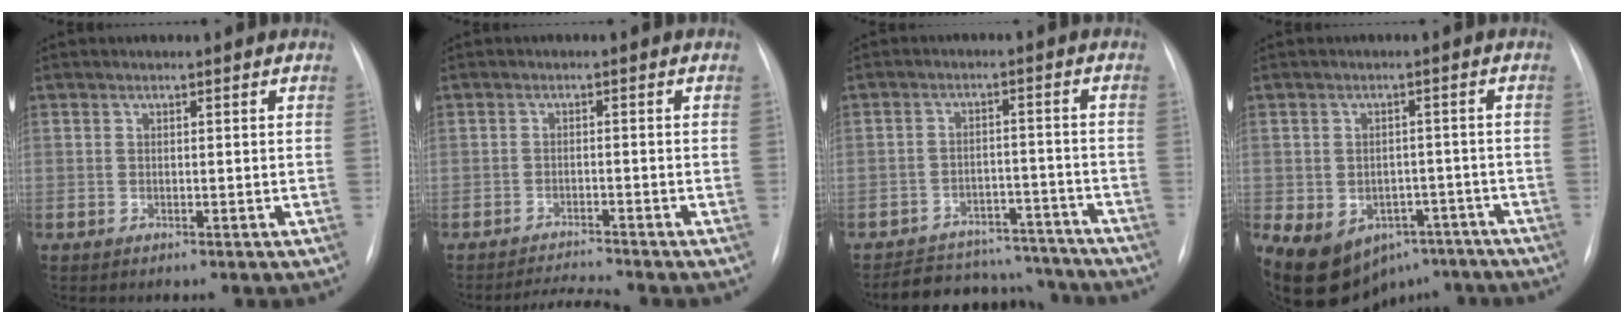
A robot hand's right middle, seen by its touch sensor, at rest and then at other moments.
{"total": 3.2, "force": [-2.9, -1.4, -0.1], "torque": [-0.008, -0.015, -0.049]}
{"total": 13.1, "force": [-12.1, 4.6, 1.6], "torque": [-0.012, 0.027, -0.157]}
{"total": 14.3, "force": [-8.4, 9.8, 6.2], "torque": [-0.119, 0.013, -0.110]}